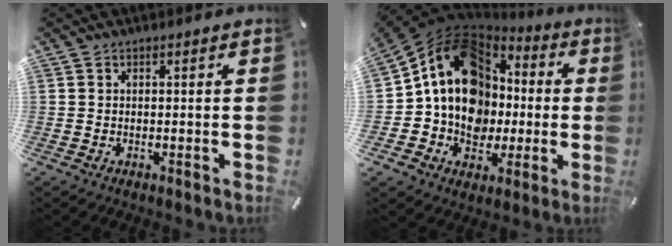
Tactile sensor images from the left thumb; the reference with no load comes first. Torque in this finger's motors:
{"motor_torque": [1.46, 2.99, 2.52, 0.25, 0.36]}